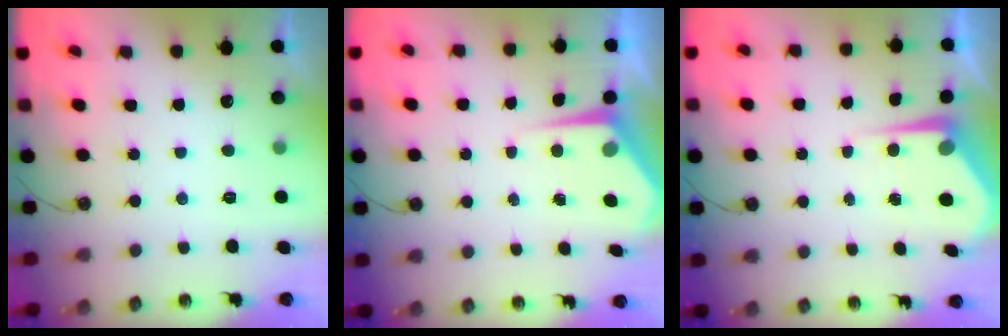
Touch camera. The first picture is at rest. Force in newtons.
{"total": 4.9, "press": 4.9, "slide": 0.3}
{"total": 5.1, "press": 5.1, "slide": 0.2}